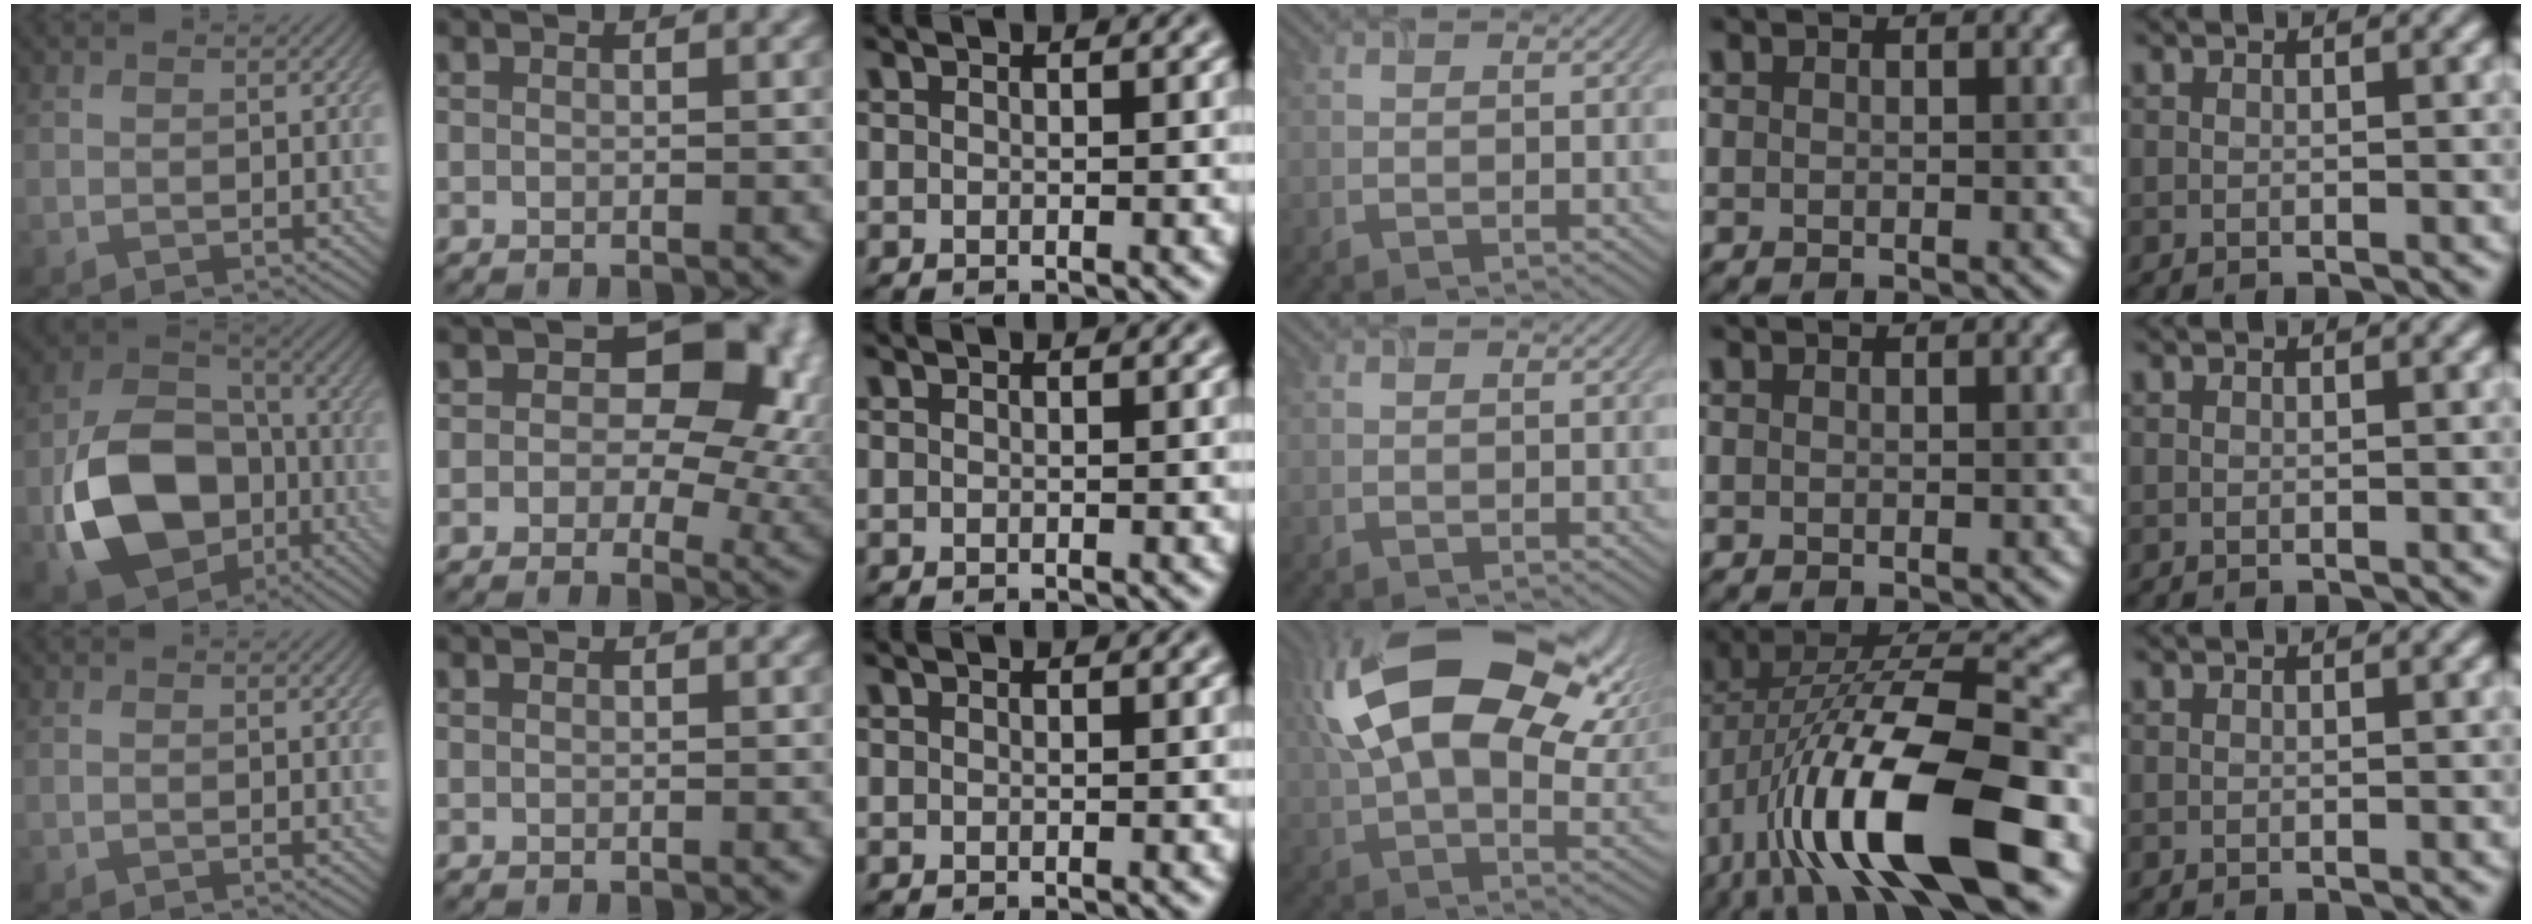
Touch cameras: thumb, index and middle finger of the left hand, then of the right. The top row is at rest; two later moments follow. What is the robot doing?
{"motion": "extract", "object": "airpods case & airpods"}